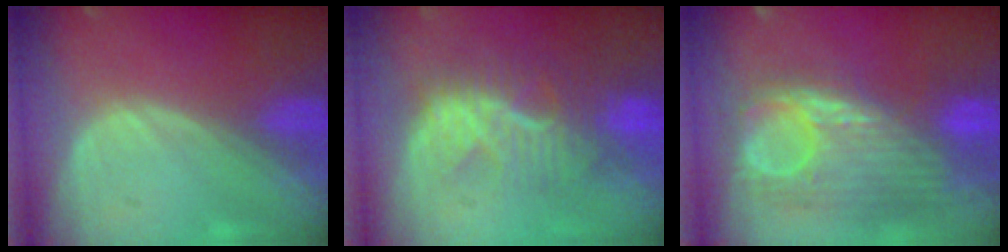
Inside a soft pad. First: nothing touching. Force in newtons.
{"total": 9.5, "press": 8.6, "slide": 4.1}
{"total": 11.5, "press": 10.4, "slide": 4.9}